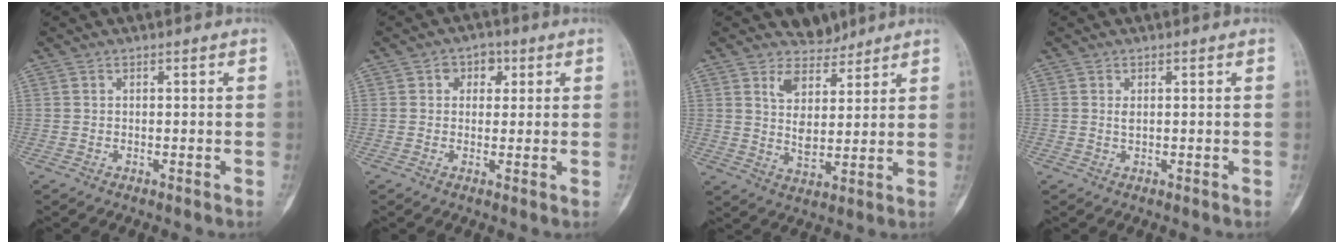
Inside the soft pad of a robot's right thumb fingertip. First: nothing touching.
{"total": 4.1, "force": [1.2, 3.3, 2.1], "torque": [0.000, 0.004, 0.010]}
{"total": 7.0, "force": [5.4, 3.9, 2.1], "torque": [-0.018, -0.045, 0.105]}
{"total": 0.9, "force": [0.3, 0.4, 0.7], "torque": [-0.013, -0.001, 0.007]}